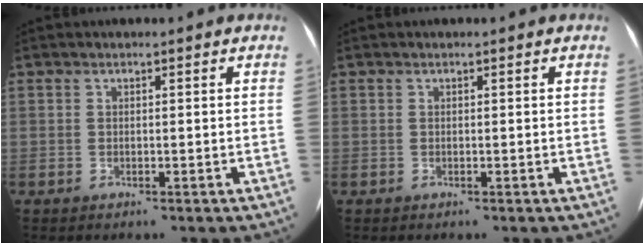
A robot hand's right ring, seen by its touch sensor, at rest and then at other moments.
{"total": 0.0}